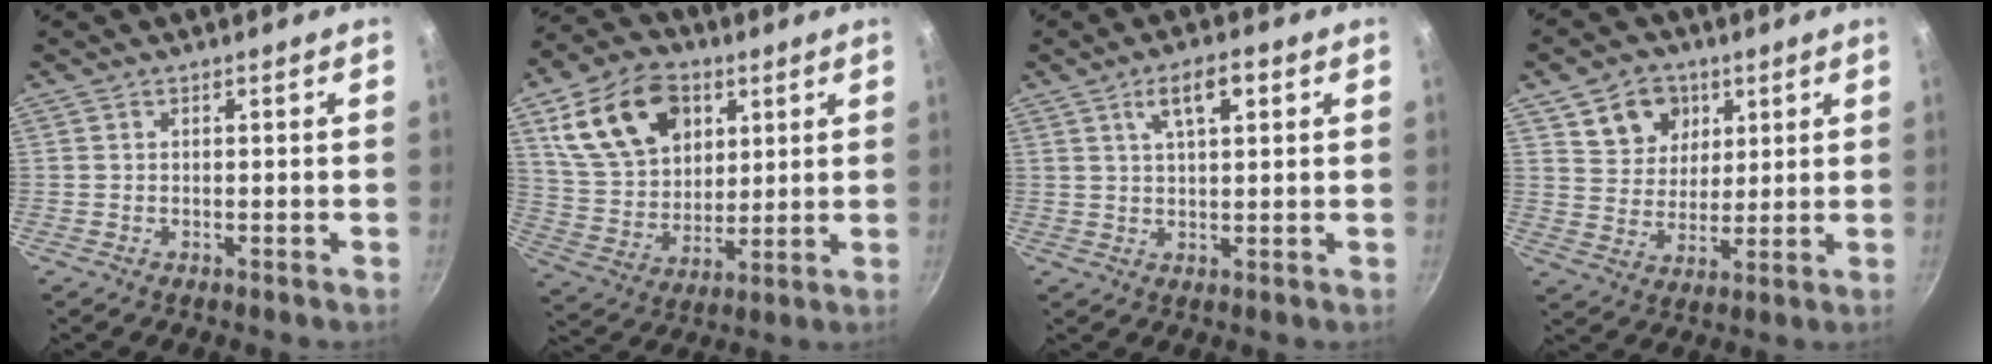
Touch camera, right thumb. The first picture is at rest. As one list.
[{"total": 18.9, "force": [7.6, 13.1, 11.3], "torque": [-0.176, -0.014, 0.142]}, {"total": 6.7, "force": [2.8, 2.7, 5.5], "torque": [-0.081, 0.003, 0.048]}, {"total": 9.7, "force": [4.4, 7.9, 3.4], "torque": [-0.020, -0.018, 0.075]}]